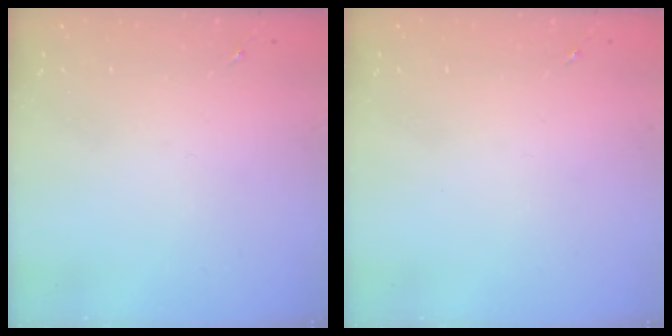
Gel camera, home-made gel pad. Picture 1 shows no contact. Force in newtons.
{"total": 0.0}